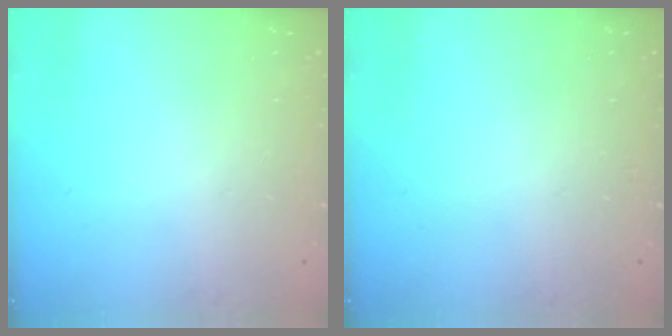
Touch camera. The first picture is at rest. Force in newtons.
{"total": 0.0}